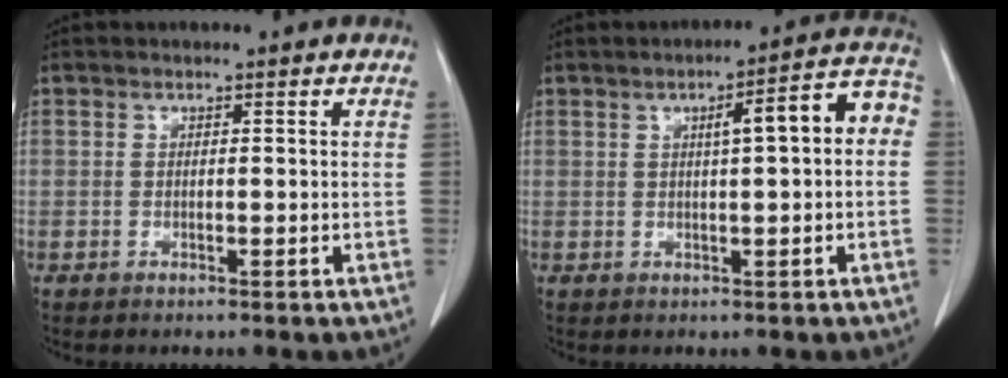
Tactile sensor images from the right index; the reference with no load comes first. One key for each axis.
{"total": 7.8, "fx": 1.0, "fy": 1.2, "fz": 7.6, "tx": -0.100, "ty": 0.029, "tz": 0.008}